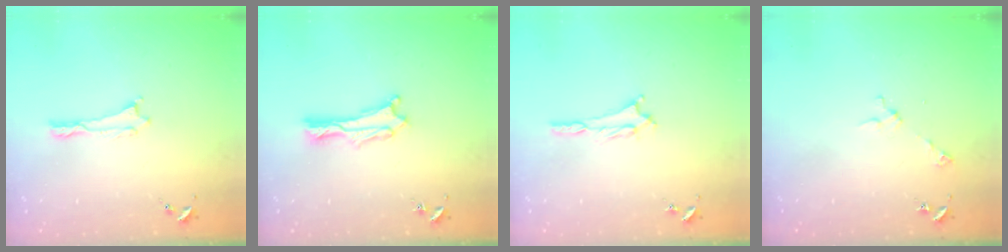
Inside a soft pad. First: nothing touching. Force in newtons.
{"total": 1.1, "press": 1.1, "slide": 0.2}
{"total": 1.3, "press": 1.3, "slide": 0.2}
{"total": 2.9, "press": 2.9, "slide": 0.2}